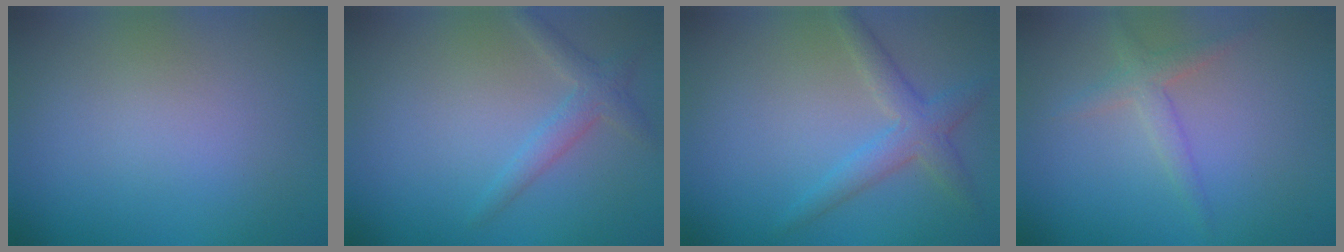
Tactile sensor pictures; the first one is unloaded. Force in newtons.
{"total": 1.9, "press": 1.9, "slide": 0.1}
{"total": 2.8, "press": 2.8, "slide": 0.1}
{"total": 1.8, "press": 1.8, "slide": 0.1}